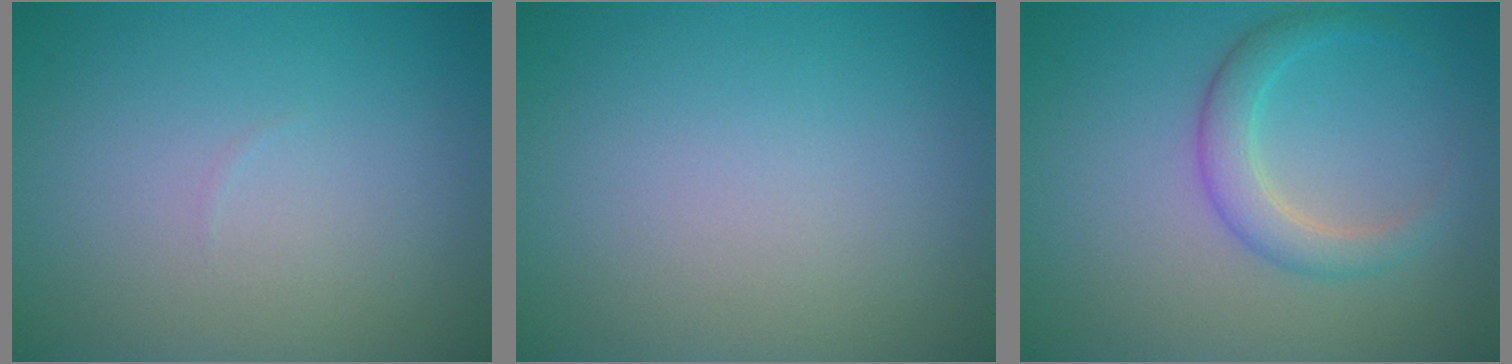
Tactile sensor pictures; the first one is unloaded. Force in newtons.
{"total": 0.0}
{"total": 2.8, "press": 2.8, "slide": 0.0}